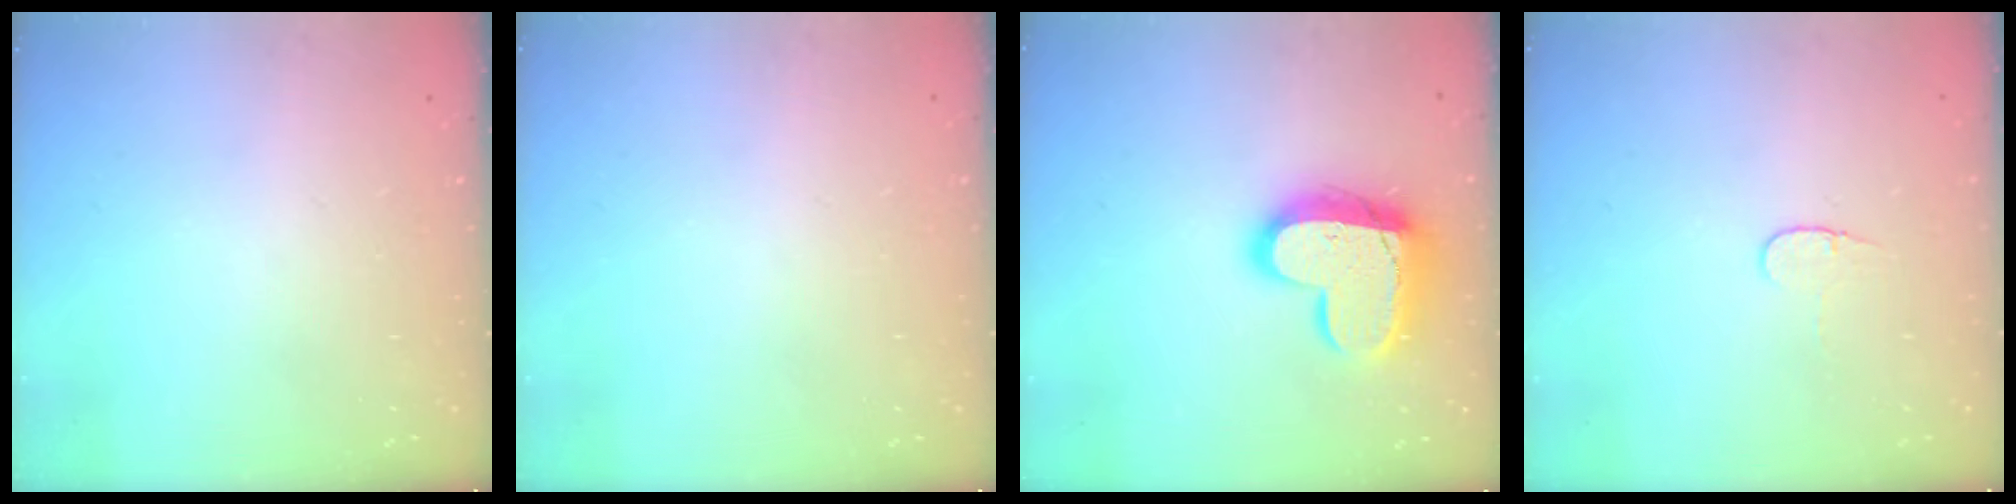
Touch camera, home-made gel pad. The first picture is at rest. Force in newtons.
{"total": 0.6, "press": 0.6, "slide": 0.2}
{"total": 17.3, "press": 17.2, "slide": 1.4}
{"total": 3.7, "press": 3.6, "slide": 0.4}